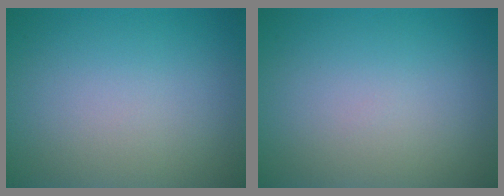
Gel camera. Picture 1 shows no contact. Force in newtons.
{"total": 0.0}